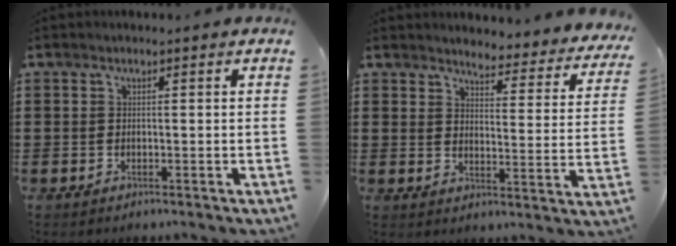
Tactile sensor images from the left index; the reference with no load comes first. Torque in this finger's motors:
{"motor_torque": [1.04, -1.10, 0.31, 0.03]}